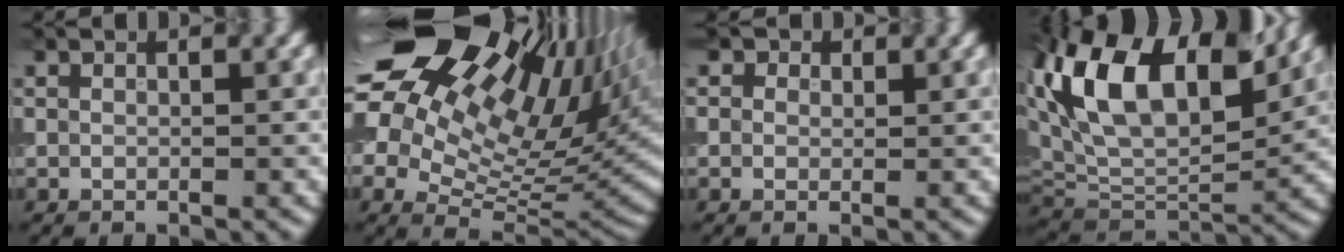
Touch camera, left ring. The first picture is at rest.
{"total": 20.6, "force": [10.7, 11.3, 13.5], "torque": [-0.253, 0.046, 0.184]}
{"total": 1.8, "force": [1.0, 1.3, 0.7], "torque": [-0.004, 0.007, -0.010]}
{"total": 13.8, "force": [5.5, 7.5, 10.2], "torque": [-0.190, 0.023, 0.098]}